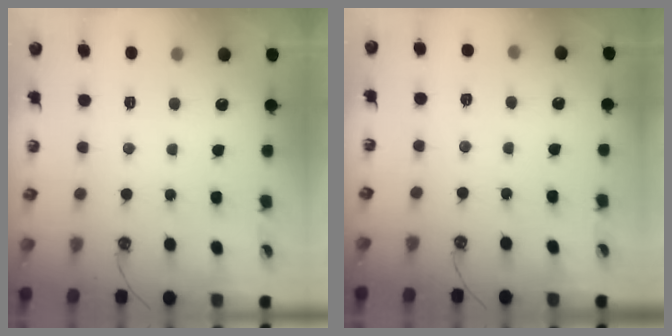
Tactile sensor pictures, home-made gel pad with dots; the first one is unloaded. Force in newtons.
{"total": 2.1, "press": 2.1, "slide": 0.3}